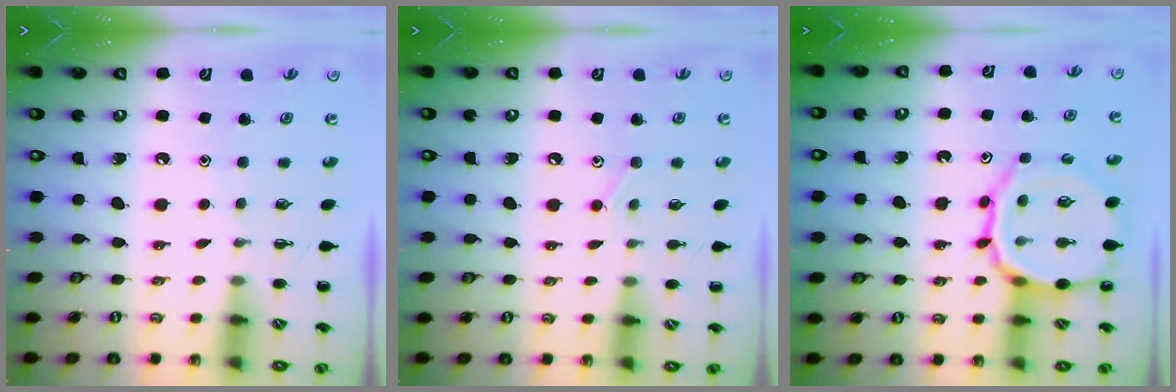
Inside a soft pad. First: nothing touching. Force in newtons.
{"total": 6.6, "press": 6.3, "slide": 1.9}
{"total": 16.4, "press": 16.3, "slide": 1.9}